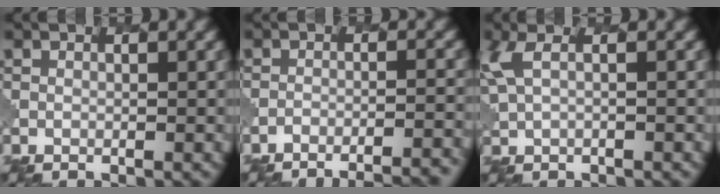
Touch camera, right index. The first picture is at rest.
{"total": 7.6, "force": [-7.2, 1.4, 2.1], "torque": [-0.013, 0.016, -0.086]}
{"total": 2.8, "force": [0.9, 0.9, 2.5], "torque": [-0.064, 0.002, 0.018]}